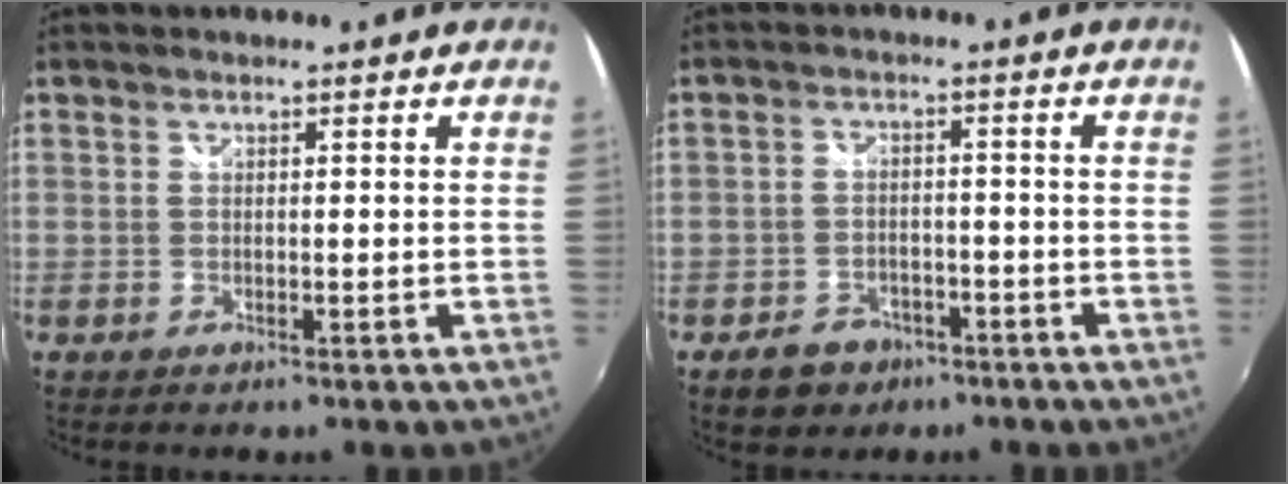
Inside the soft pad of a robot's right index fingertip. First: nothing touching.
{"total": 6.8, "force": [-4.3, 4.8, 2.1], "torque": [-0.067, 0.008, -0.057]}